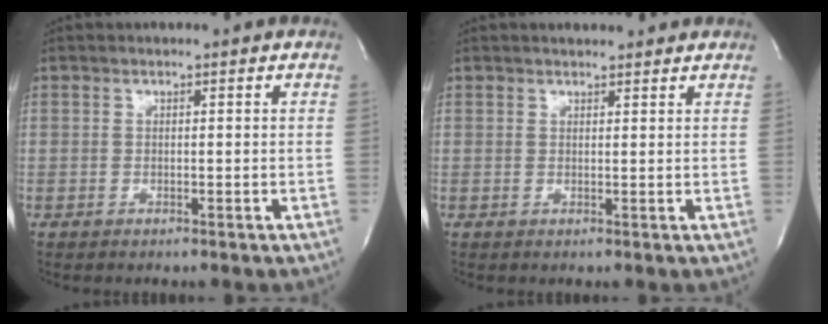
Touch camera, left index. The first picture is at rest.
{"total": 4.0, "force": [3.5, 1.2, 1.4], "torque": [-0.018, 0.015, 0.044]}